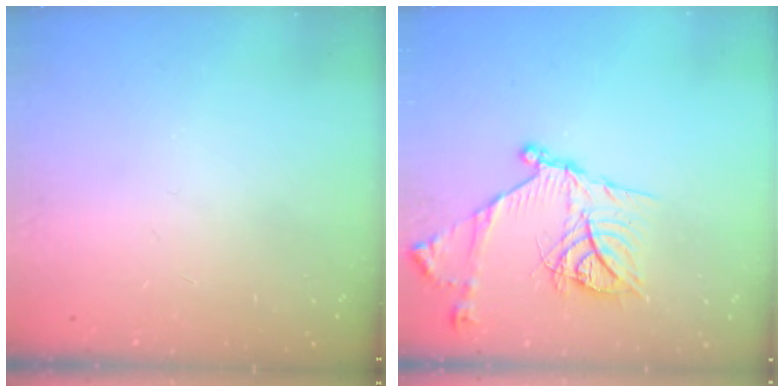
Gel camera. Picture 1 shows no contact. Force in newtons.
{"total": 18.9, "press": 18.8, "slide": 1.9}